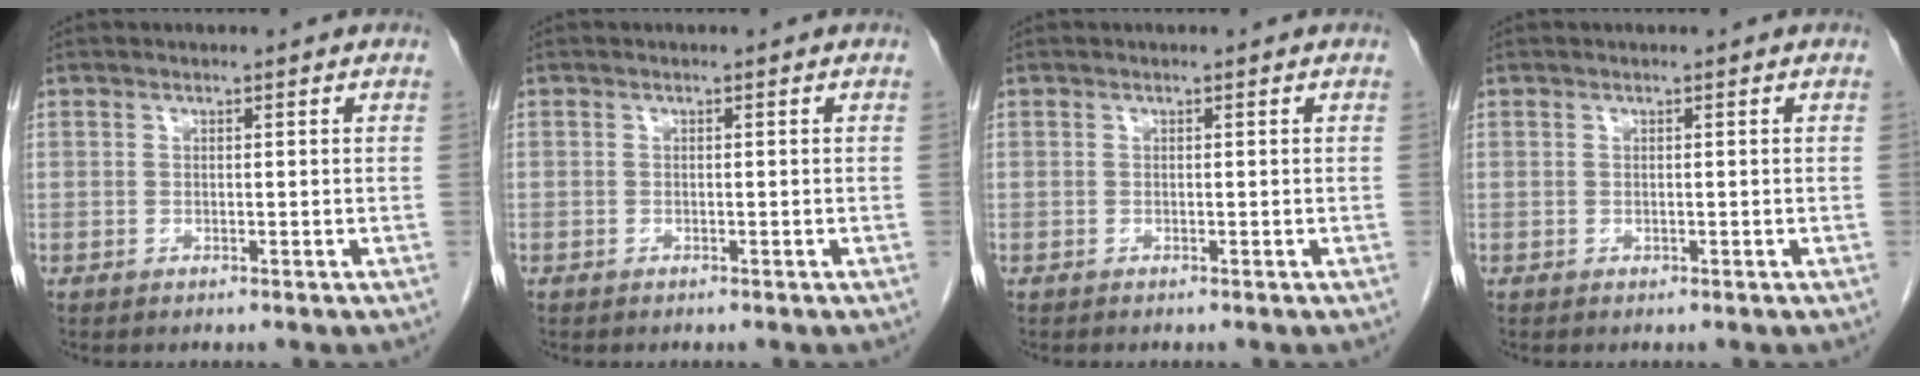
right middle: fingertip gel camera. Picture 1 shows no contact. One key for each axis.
{"total": 0.0}
{"total": 0.0}
{"total": 0.0}